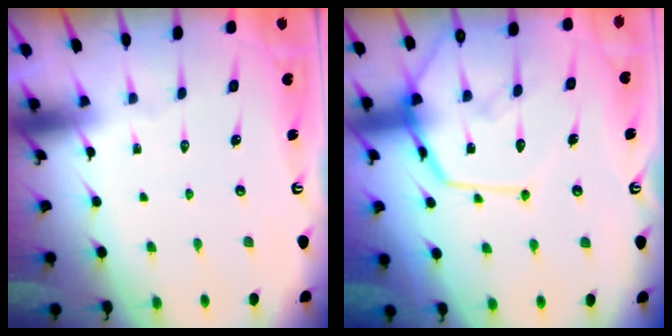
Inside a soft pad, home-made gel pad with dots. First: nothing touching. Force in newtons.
{"total": 15.6, "press": 15.6, "slide": 1.3}